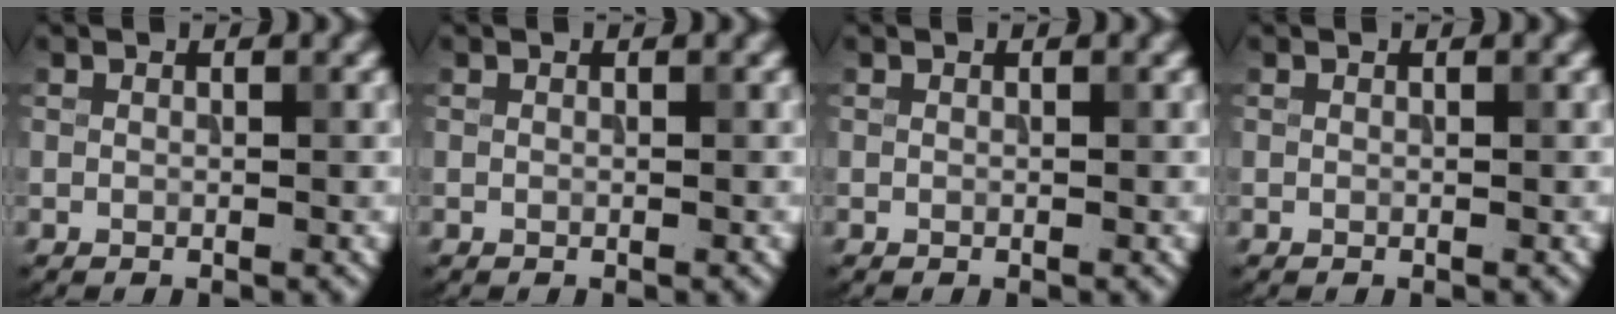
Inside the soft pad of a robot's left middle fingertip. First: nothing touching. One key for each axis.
{"total": 0.0}
{"total": 0.0}
{"total": 0.0}